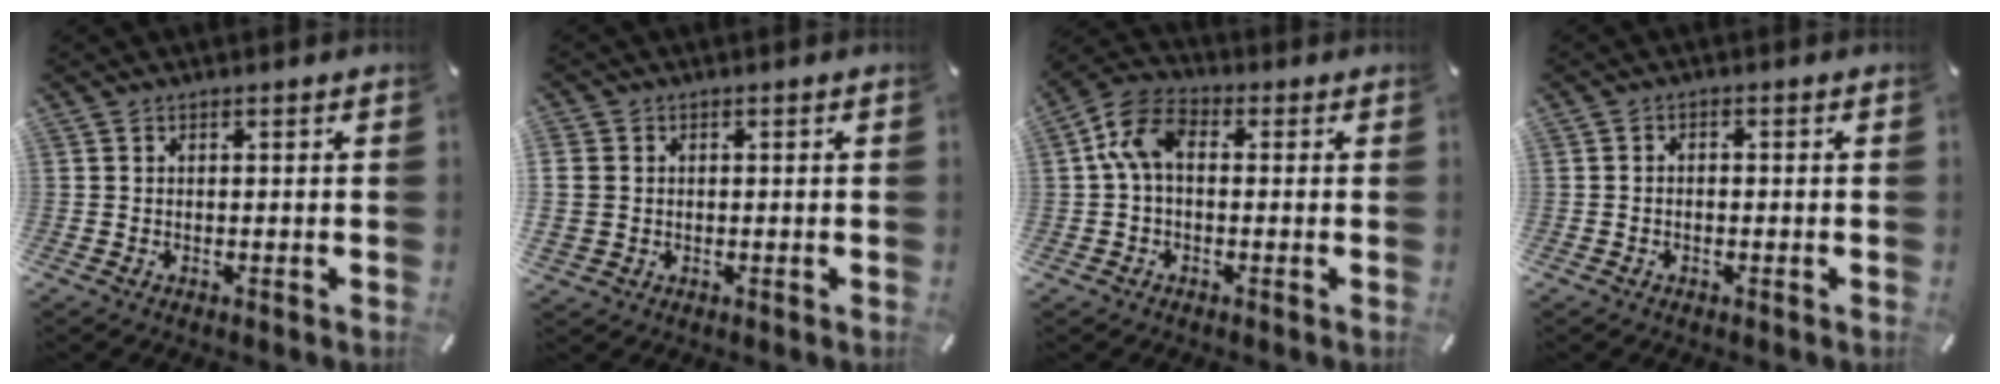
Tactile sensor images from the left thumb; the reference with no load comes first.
{"total": 3.7, "force": [0.2, 3.4, 1.4], "torque": [-0.025, 0.001, 0.003]}
{"total": 9.4, "force": [0.7, 6.2, 7.0], "torque": [-0.154, 0.012, 0.013]}
{"total": 1.4, "force": [-0.7, 0.8, 0.9], "torque": [-0.016, 0.003, -0.014]}